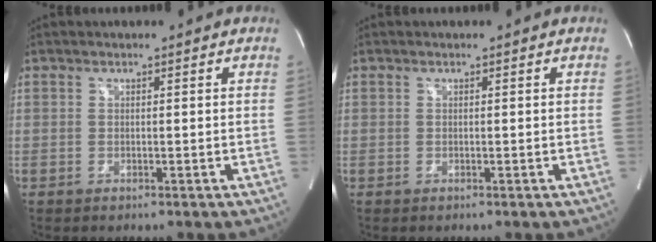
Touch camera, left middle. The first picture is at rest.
{"total": 0.0}